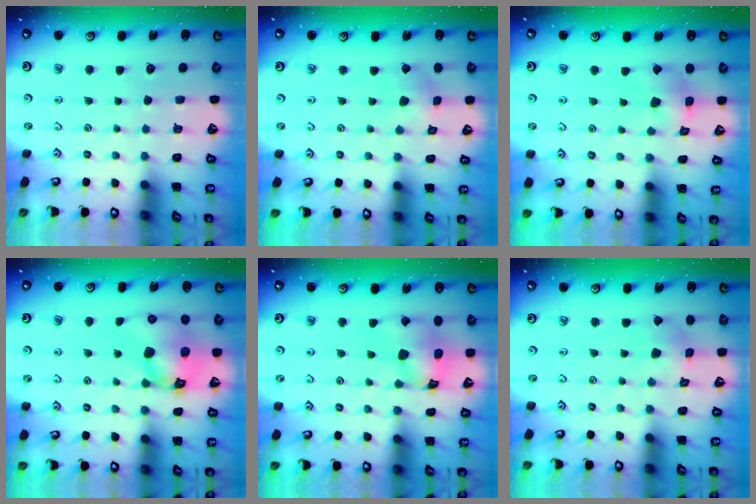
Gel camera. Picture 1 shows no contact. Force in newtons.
{"total": 1.5, "press": 1.5, "slide": 0.2}
{"total": 10.0, "press": 10.0, "slide": 1.2}
{"total": 13.1, "press": 13.0, "slide": 1.7}
{"total": 14.6, "press": 14.5, "slide": 1.8}
{"total": 2.3, "press": 2.3, "slide": 0.3}